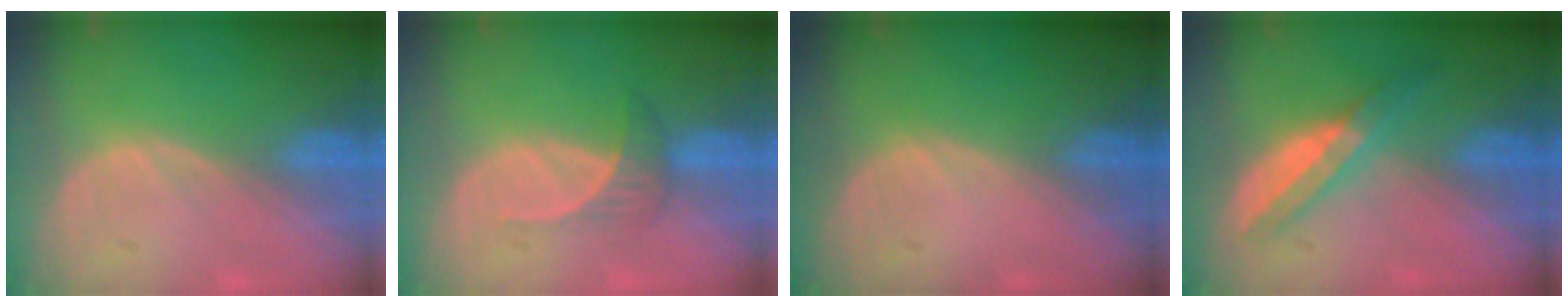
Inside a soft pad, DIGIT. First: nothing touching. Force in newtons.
{"total": 2.8, "press": 2.7, "slide": 0.9}
{"total": 0.0}
{"total": 5.8, "press": 5.2, "slide": 2.6}